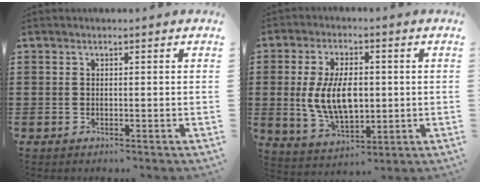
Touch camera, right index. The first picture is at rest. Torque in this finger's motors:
{"motor_torque": [0.76, -0.16, 0.80, 0.21]}